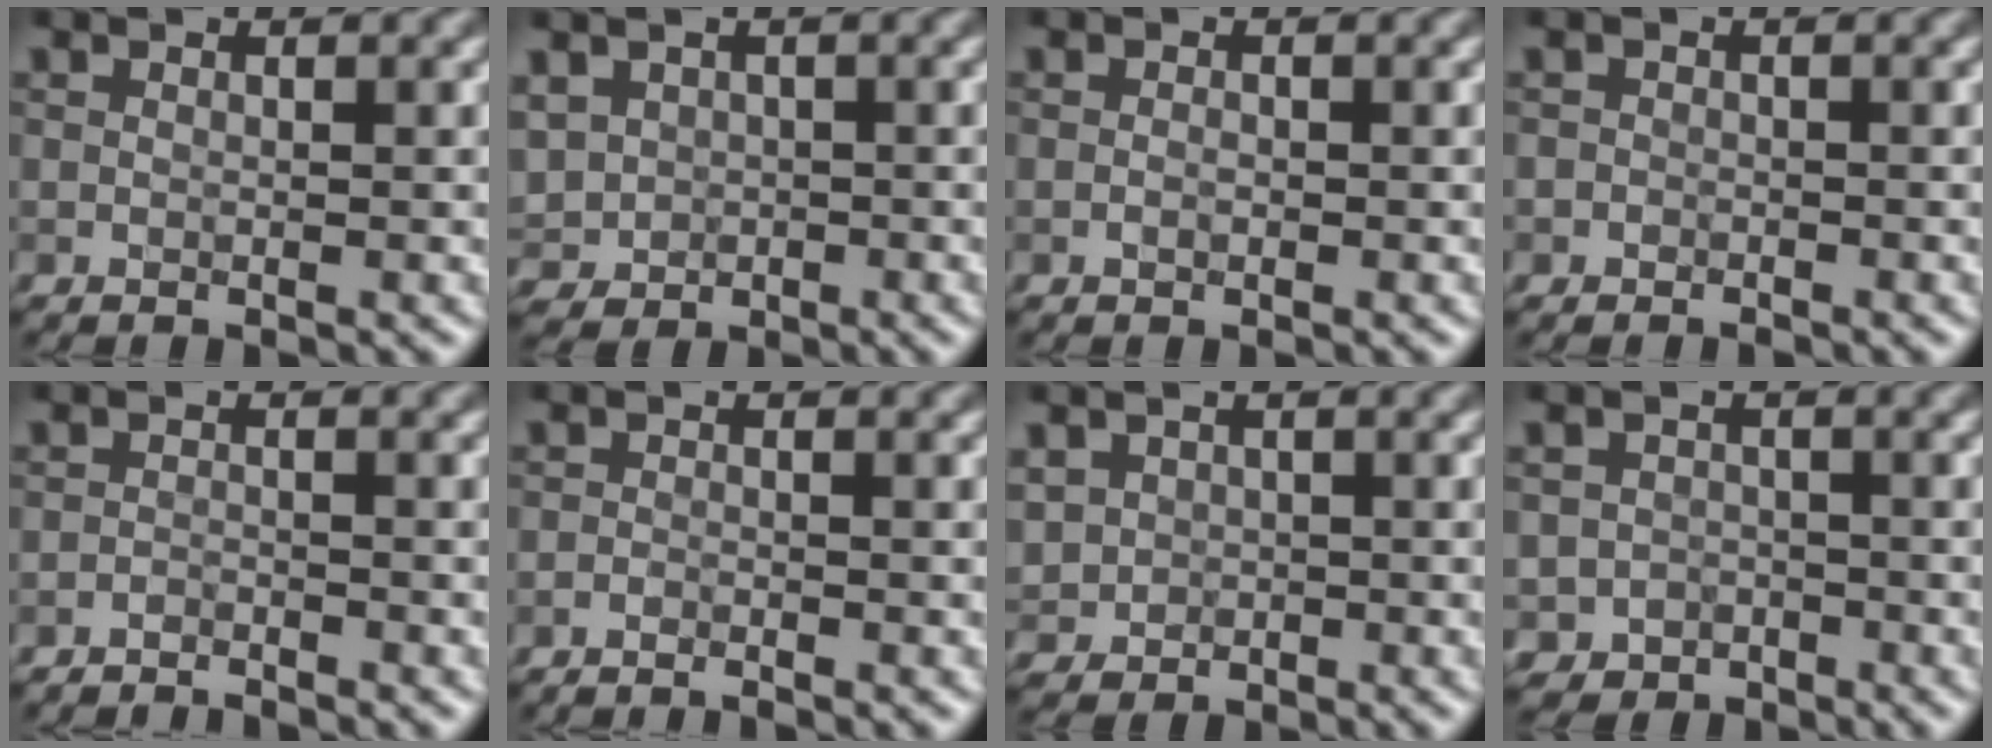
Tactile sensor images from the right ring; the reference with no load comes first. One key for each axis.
{"total": 3.7, "fx": -0.1, "fy": 3.3, "fz": 1.7, "tx": -0.046, "ty": -0.003, "tz": 0.001}
{"total": 0.7, "fx": -0.3, "fy": 0.4, "fz": 0.5, "tx": -0.011, "ty": -0.001, "tz": -0.005}
{"total": 0.8, "fx": -0.6, "fy": 0.5, "fz": -0.1, "tx": 0.009, "ty": 0.000, "tz": -0.012}
{"total": 1.5, "fx": -1.5, "fy": 0.1, "fz": 0.2, "tx": 0.002, "ty": -0.002, "tz": -0.027}
{"total": 0.9, "fx": -0.8, "fy": 0.1, "fz": 0.4, "tx": -0.006, "ty": 0.001, "tz": -0.016}
{"total": 2.9, "fx": 0.0, "fy": 2.8, "fz": 0.9, "tx": -0.022, "ty": -0.003, "tz": 0.006}
{"total": 2.4, "fx": -1.2, "fy": 2.1, "fz": 0.1, "tx": 0.007, "ty": 0.000, "tz": -0.022}